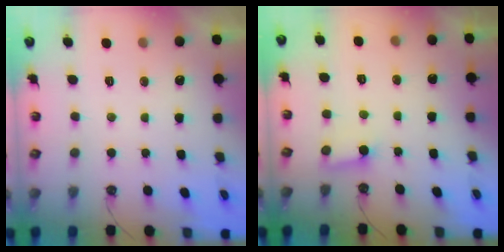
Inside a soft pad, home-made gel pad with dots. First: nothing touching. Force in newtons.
{"total": 2.7, "press": 2.7, "slide": 0.4}